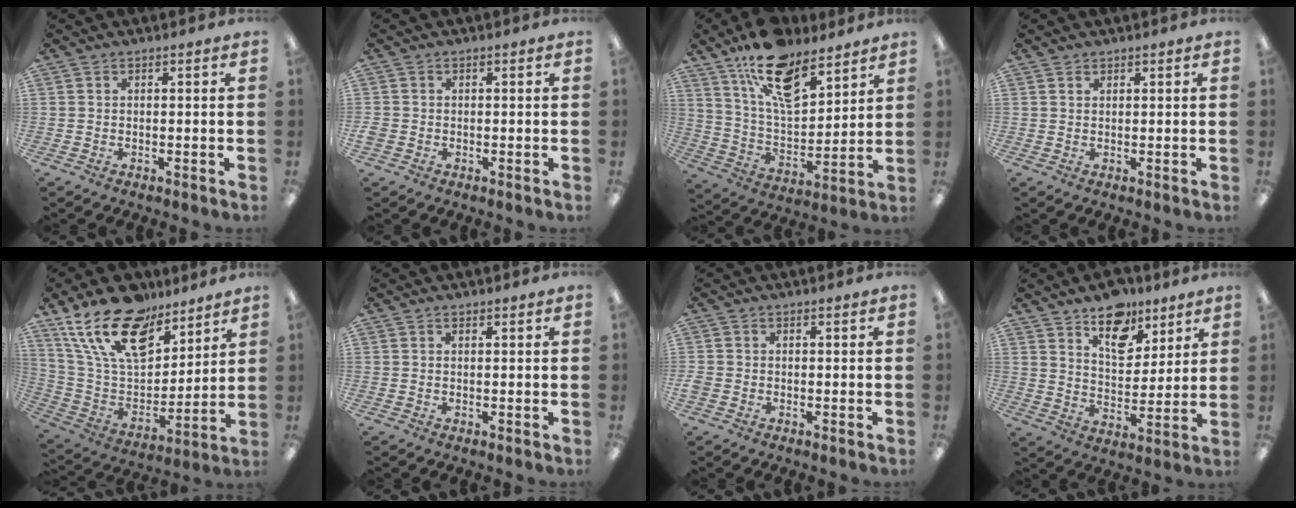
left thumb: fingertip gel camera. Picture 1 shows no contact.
{"total": 1.6, "force": [-0.5, 1.4, 0.6], "torque": [-0.009, 0.003, -0.008]}
{"total": 17.3, "force": [12.1, 7.6, 9.6], "torque": [-0.170, -0.062, 0.215]}
{"total": 1.0, "force": [0.8, 0.6, 0.0], "torque": [-0.002, 0.000, 0.017]}
{"total": 20.9, "force": [14.2, 10.8, 11.0], "torque": [-0.208, -0.080, 0.259]}
{"total": 0.5, "force": [0.4, 0.3, 0.1], "torque": [-0.001, 0.001, 0.008]}
{"total": 1.7, "force": [-0.6, 1.5, 0.7], "torque": [-0.009, 0.003, -0.010]}
{"total": 12.0, "force": [8.5, 6.9, 5.0], "torque": [-0.056, -0.052, 0.153]}